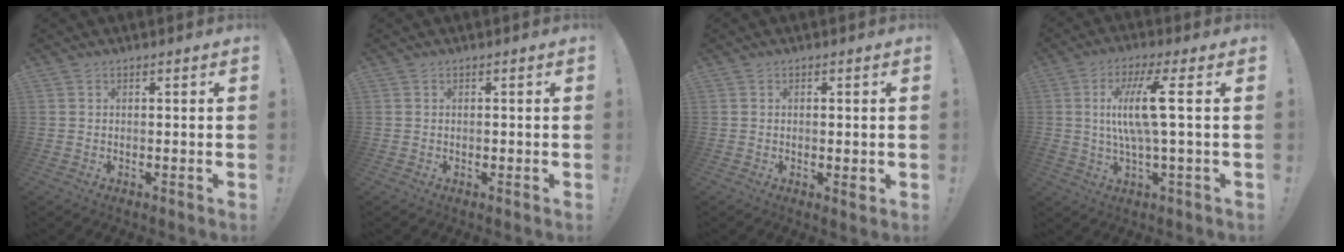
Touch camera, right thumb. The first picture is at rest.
{"total": 0.5, "force": [-0.3, 0.4, 0.2], "torque": [-0.004, 0.002, -0.007]}
{"total": 1.7, "force": [-0.3, 0.5, 1.6], "torque": [-0.016, -0.001, -0.006]}
{"total": 12.2, "force": [1.5, 1.2, 12.1], "torque": [-0.229, -0.008, 0.009]}